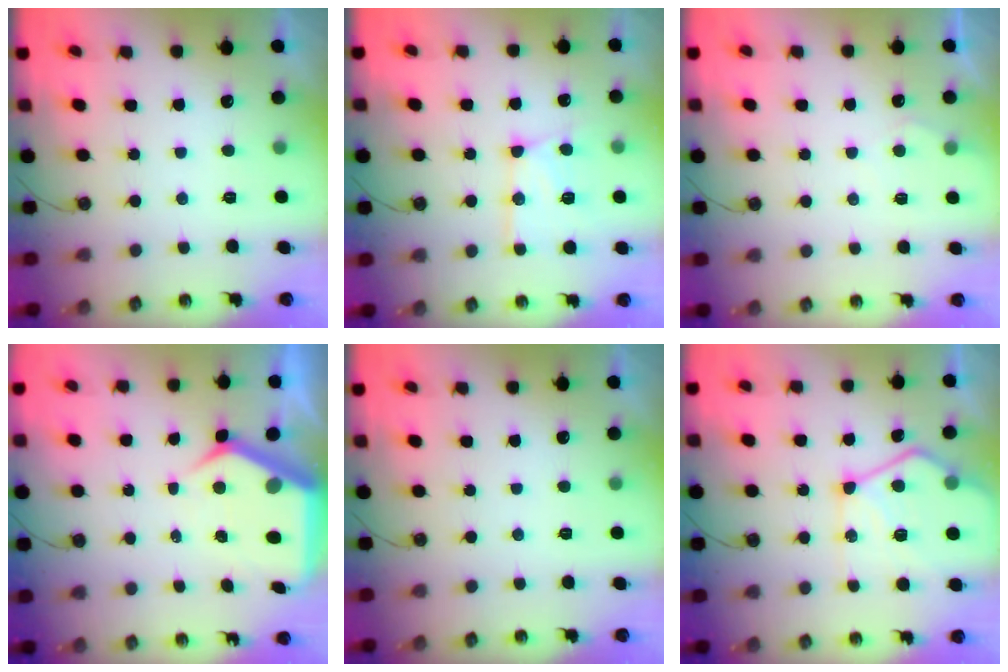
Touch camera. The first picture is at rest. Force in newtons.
{"total": 13.7, "press": 13.7, "slide": 0.8}
{"total": 3.6, "press": 3.5, "slide": 0.4}
{"total": 9.4, "press": 9.3, "slide": 1.3}
{"total": 0.0}
{"total": 16.2, "press": 16.1, "slide": 1.7}